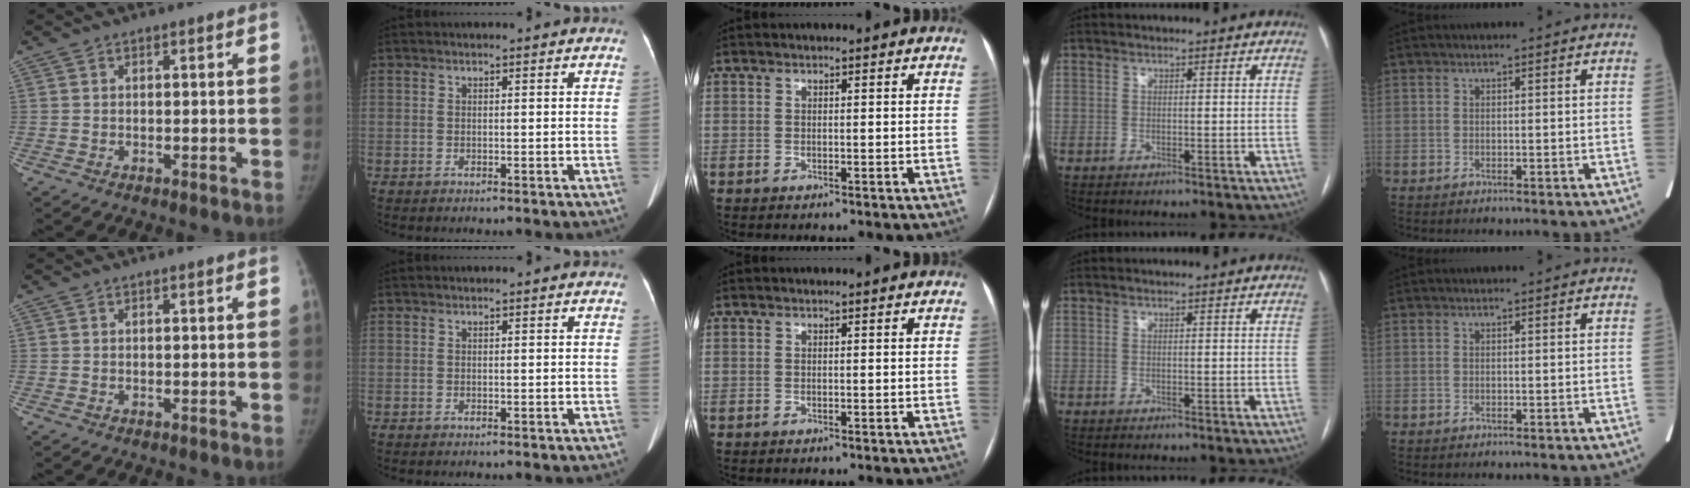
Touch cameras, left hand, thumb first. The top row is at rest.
{}